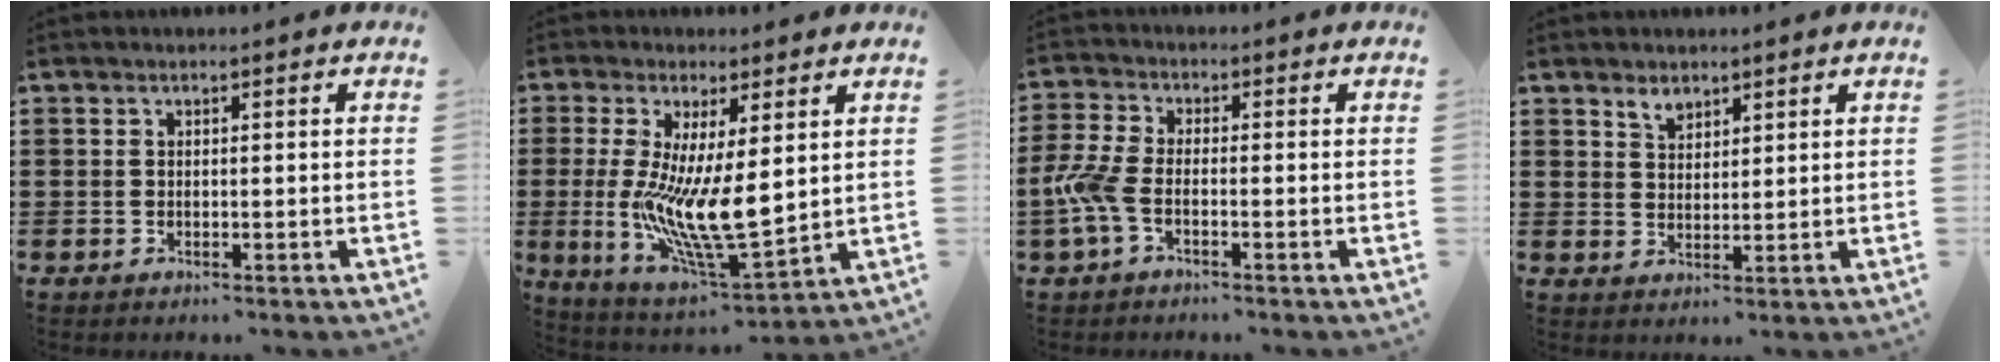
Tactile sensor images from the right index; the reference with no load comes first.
{"total": 11.3, "force": [0.4, 3.6, 10.7], "torque": [-0.198, -0.026, 0.011]}
{"total": 5.4, "force": [-1.9, 2.1, 4.5], "torque": [-0.120, -0.010, -0.044]}
{"total": 2.3, "force": [2.1, 1.0, 0.5], "torque": [-0.015, 0.001, 0.040]}